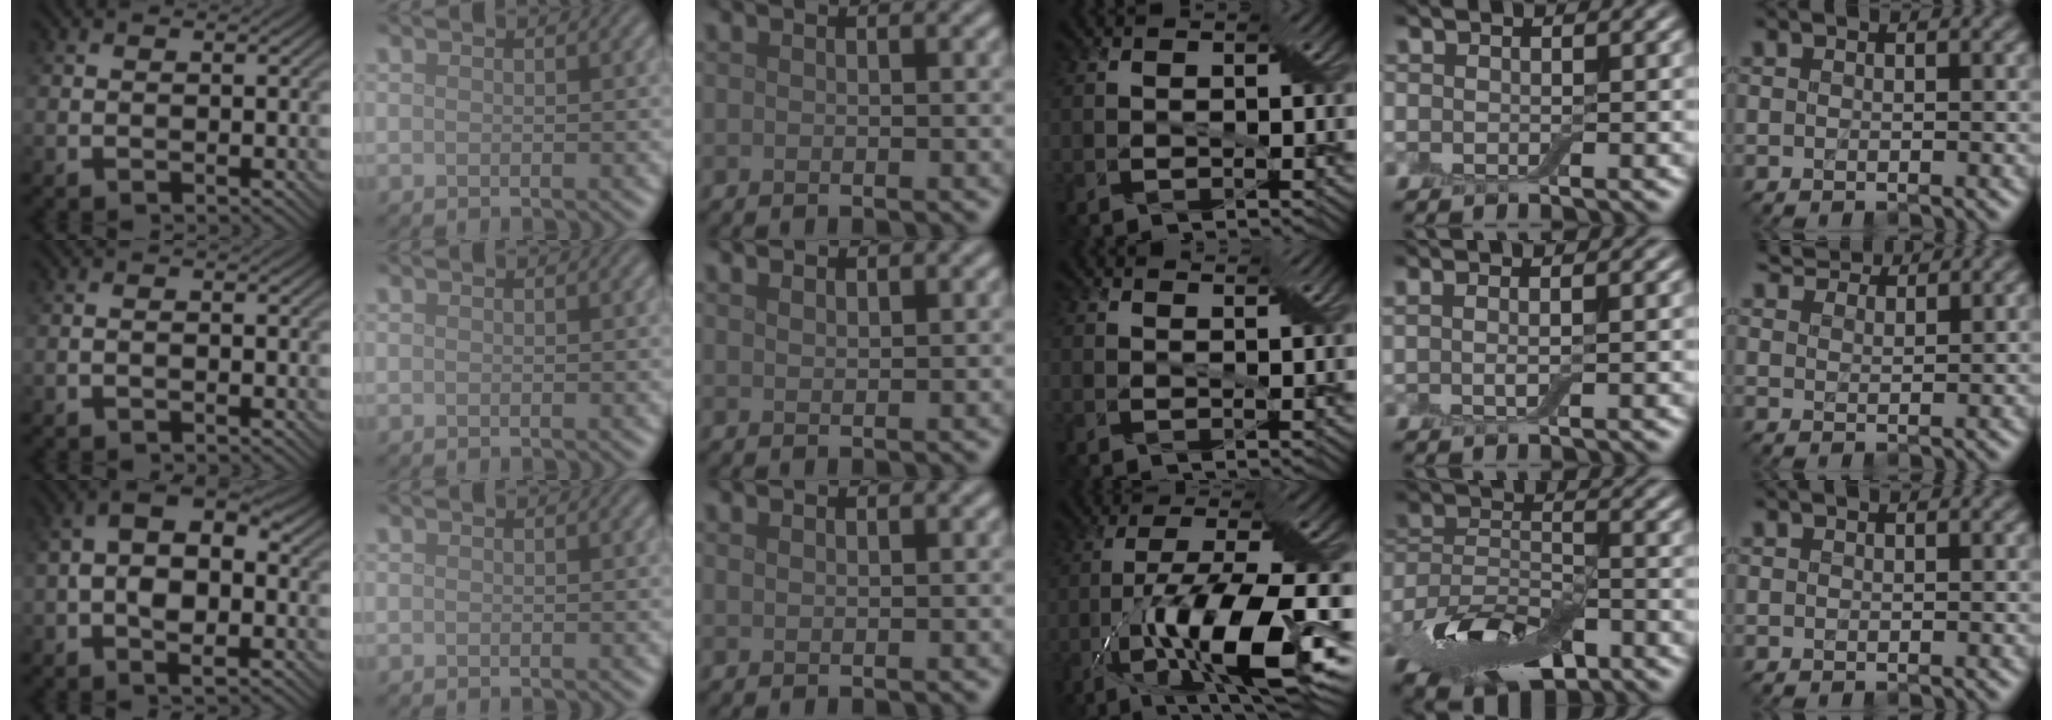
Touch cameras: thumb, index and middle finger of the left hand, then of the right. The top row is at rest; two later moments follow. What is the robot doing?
{"motion": "cut", "object": "aluminum foil"}